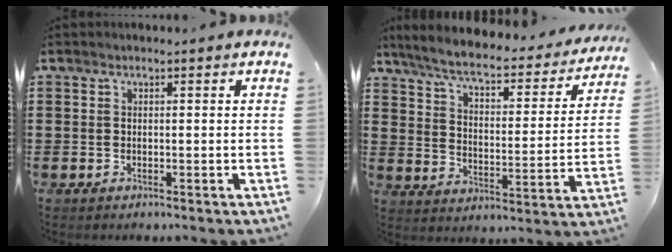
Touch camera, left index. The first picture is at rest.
{"total": 5.9, "force": [4.8, 0.8, 3.2], "torque": [-0.085, -0.032, 0.077]}